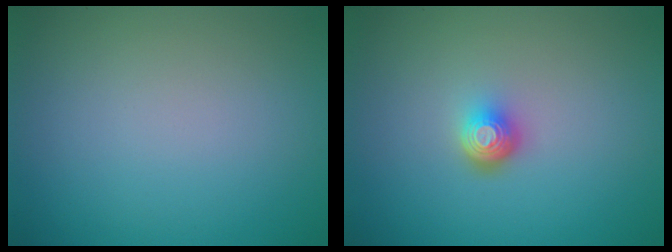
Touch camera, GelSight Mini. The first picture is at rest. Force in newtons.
{"total": 2.3, "press": 1.5, "slide": 1.8}